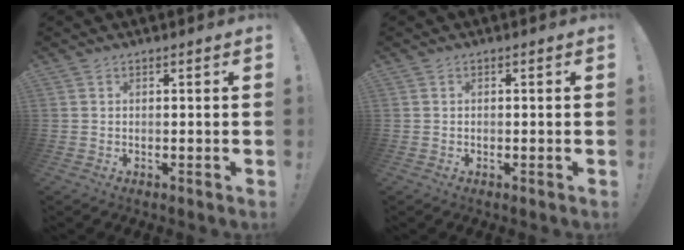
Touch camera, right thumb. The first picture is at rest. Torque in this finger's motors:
{"motor_torque": [-0.15, 0.03, 0.17, -0.20, 0.01]}